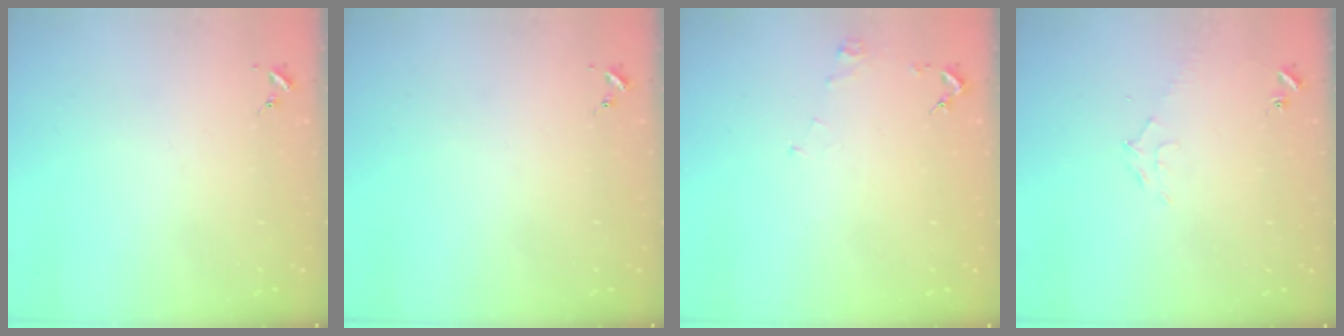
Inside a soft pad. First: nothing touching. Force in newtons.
{"total": 0.0}
{"total": 3.7, "press": 3.7, "slide": 0.5}
{"total": 6.6, "press": 6.6, "slide": 0.8}